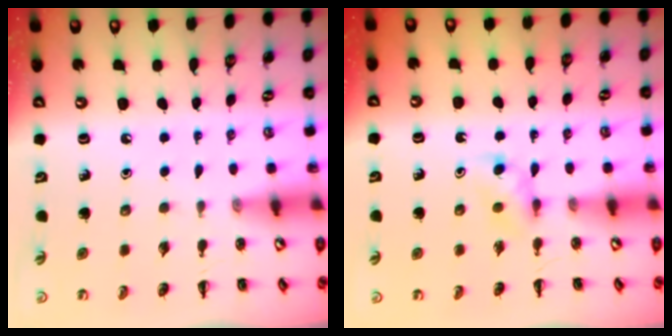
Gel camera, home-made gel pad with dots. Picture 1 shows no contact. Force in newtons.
{"total": 2.7, "press": 2.4, "slide": 1.1}